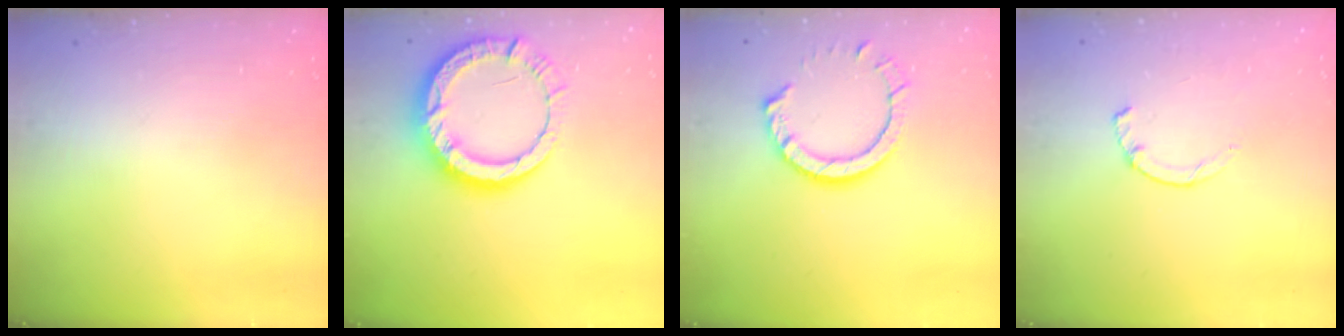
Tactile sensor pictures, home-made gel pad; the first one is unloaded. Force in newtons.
{"total": 12.5, "press": 12.4, "slide": 0.9}
{"total": 9.5, "press": 9.5, "slide": 1.1}
{"total": 2.3, "press": 2.3, "slide": 0.4}